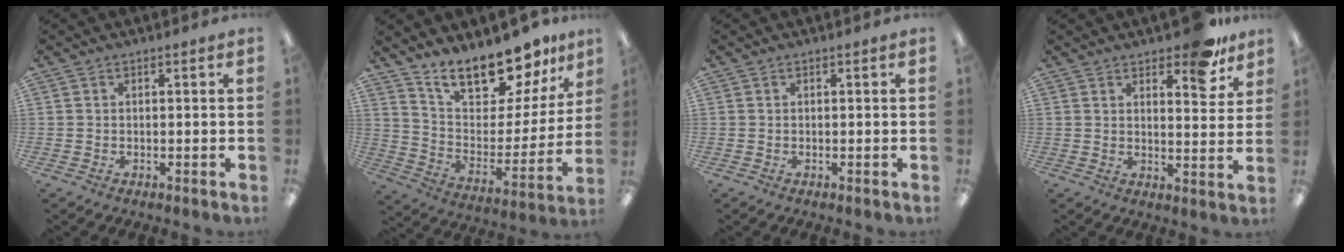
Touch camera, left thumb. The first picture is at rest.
{"total": 18.2, "force": [15.5, 6.3, 7.1], "torque": [-0.123, -0.116, 0.273]}
{"total": 0.0}
{"total": 9.6, "force": [7.1, 3.6, 5.4], "torque": [-0.060, -0.043, 0.118]}